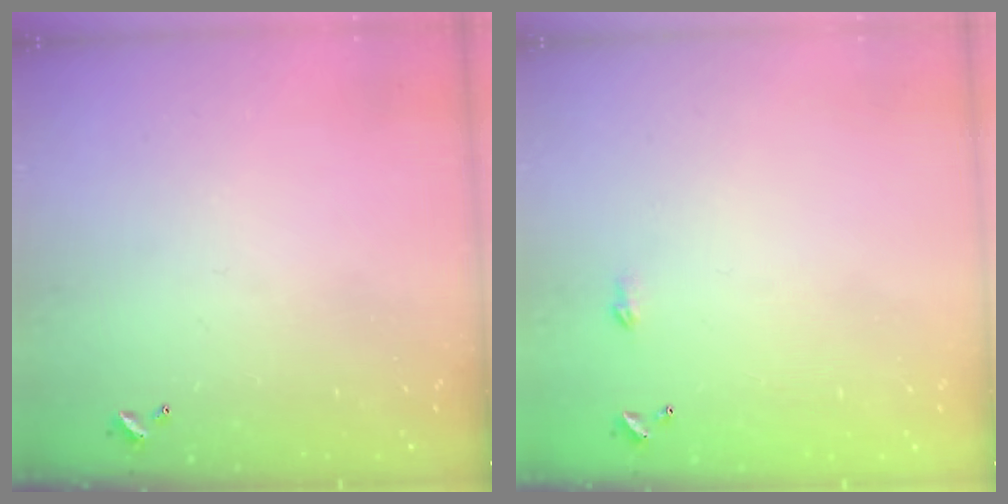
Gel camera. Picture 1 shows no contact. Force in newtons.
{"total": 2.2, "press": 2.2, "slide": 0.4}